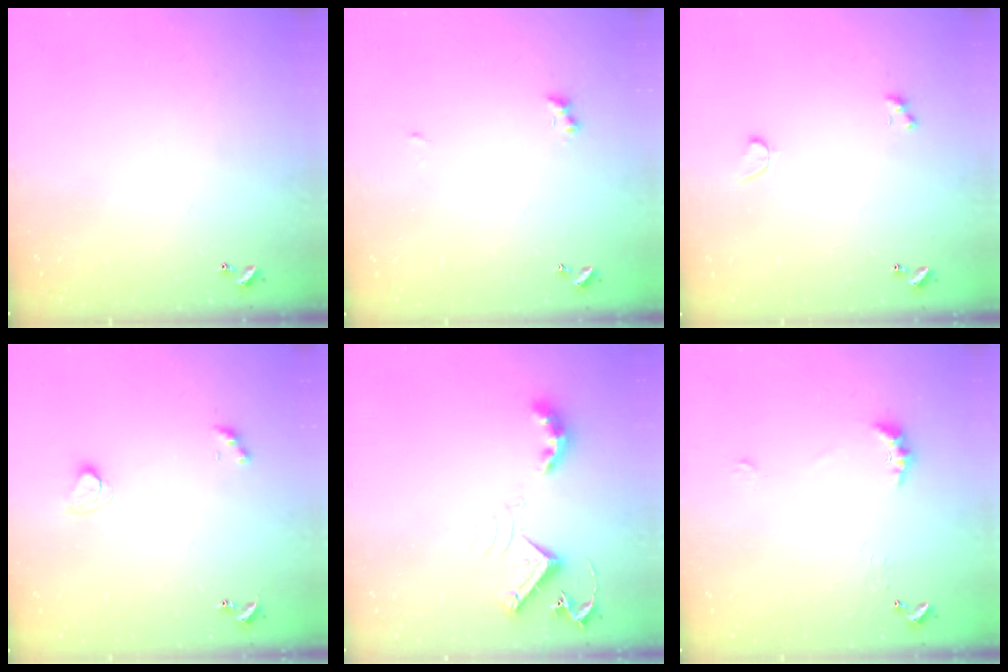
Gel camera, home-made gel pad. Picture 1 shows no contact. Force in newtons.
{"total": 2.7, "press": 2.6, "slide": 0.7}
{"total": 1.3, "press": 1.0, "slide": 0.8}
{"total": 2.1, "press": 2.1, "slide": 0.5}
{"total": 8.8, "press": 8.7, "slide": 0.6}
{"total": 2.7, "press": 2.6, "slide": 0.6}